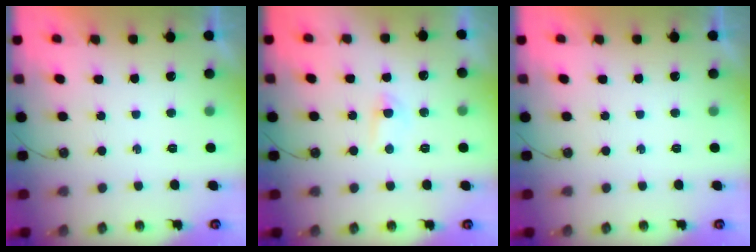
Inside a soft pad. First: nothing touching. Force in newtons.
{"total": 3.3, "press": 3.3, "slide": 0.5}
{"total": 0.0}